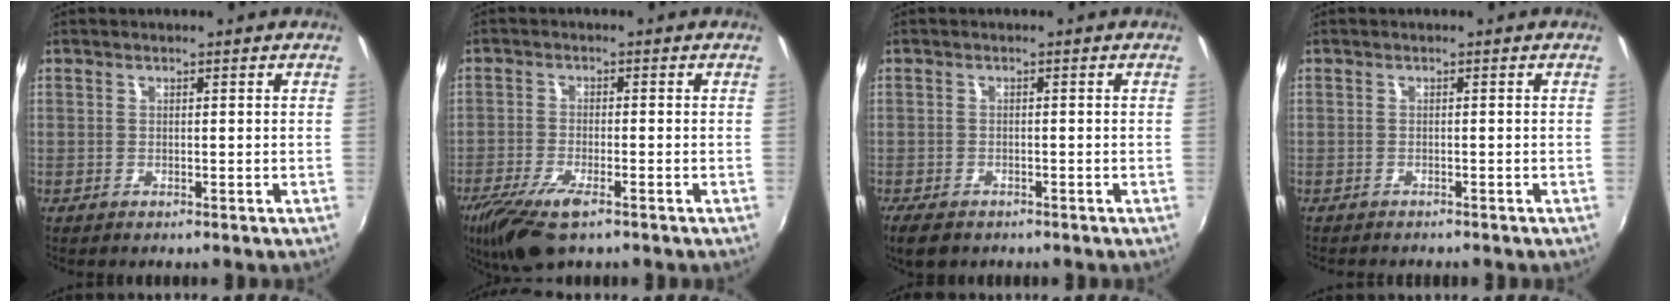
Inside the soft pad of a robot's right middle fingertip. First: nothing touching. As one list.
[{"total": 9.8, "force": [-6.3, 2.9, 6.9], "torque": [-0.160, -0.031, -0.119]}, {"total": 4.8, "force": [-3.5, 2.3, 2.4], "torque": [-0.062, -0.018, -0.063]}, {"total": 1.9, "force": [-1.8, 0.4, 0.5], "torque": [-0.017, -0.011, -0.028]}]